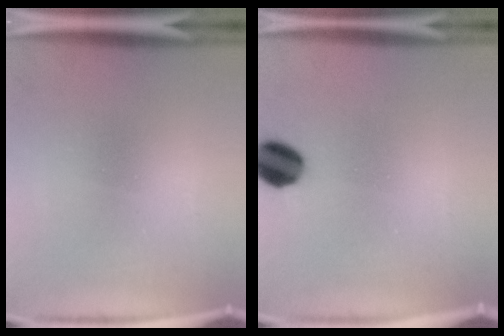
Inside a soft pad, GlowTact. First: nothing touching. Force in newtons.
{"total": 8.6}